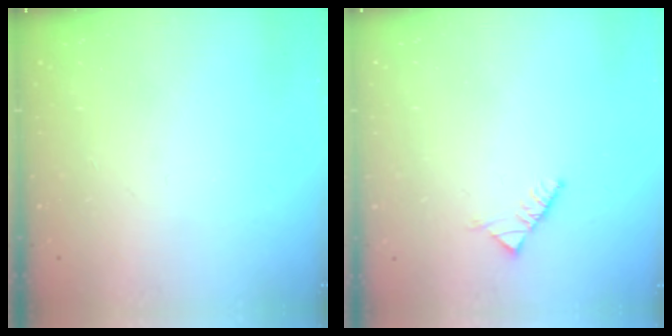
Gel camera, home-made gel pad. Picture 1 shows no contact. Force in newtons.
{"total": 2.6, "press": 2.5, "slide": 0.8}